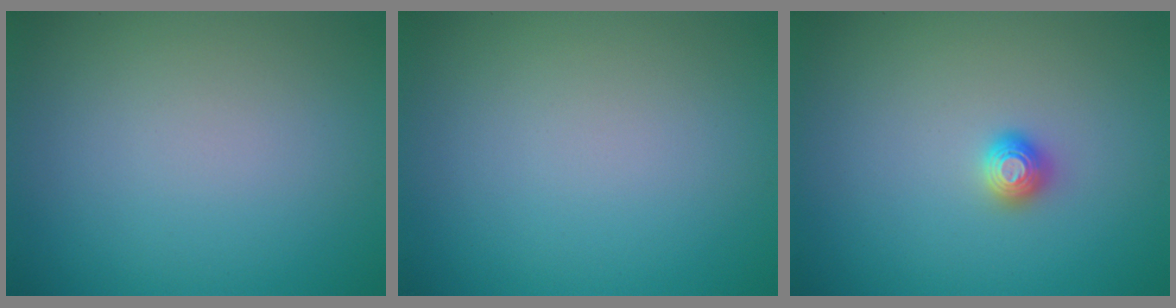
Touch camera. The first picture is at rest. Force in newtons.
{"total": 0.0}
{"total": 1.2, "press": 1.1, "slide": 0.2}